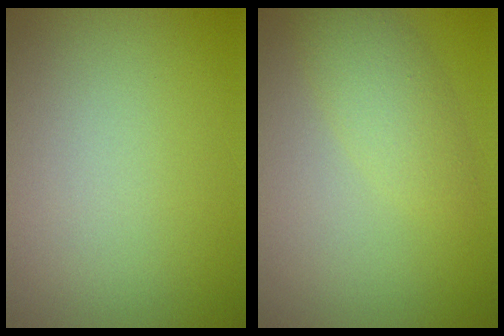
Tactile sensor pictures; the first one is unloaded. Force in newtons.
{"total": 2.8, "press": 2.8, "slide": 0.1}